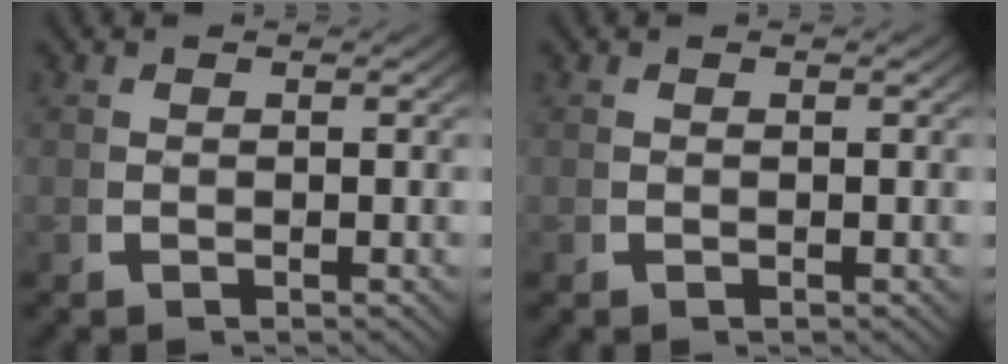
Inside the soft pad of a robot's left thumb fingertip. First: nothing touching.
{"total": 0.0}